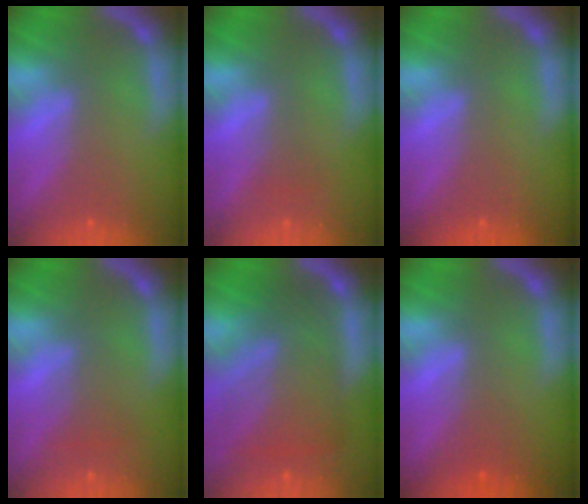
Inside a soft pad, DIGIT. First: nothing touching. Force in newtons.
{"total": 1.0}
{"total": 0.0}
{"total": 2.0}
{"total": 8.6}
{"total": 1.5}